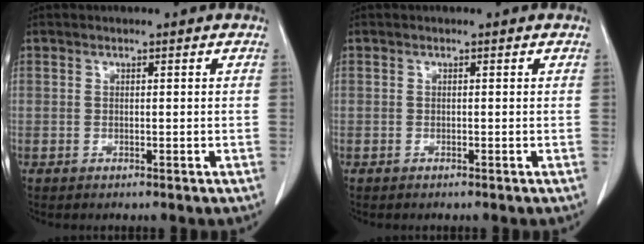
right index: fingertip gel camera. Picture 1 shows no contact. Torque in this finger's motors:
{"motor_torque": [0.08, -0.01, 0.07, 0.02]}